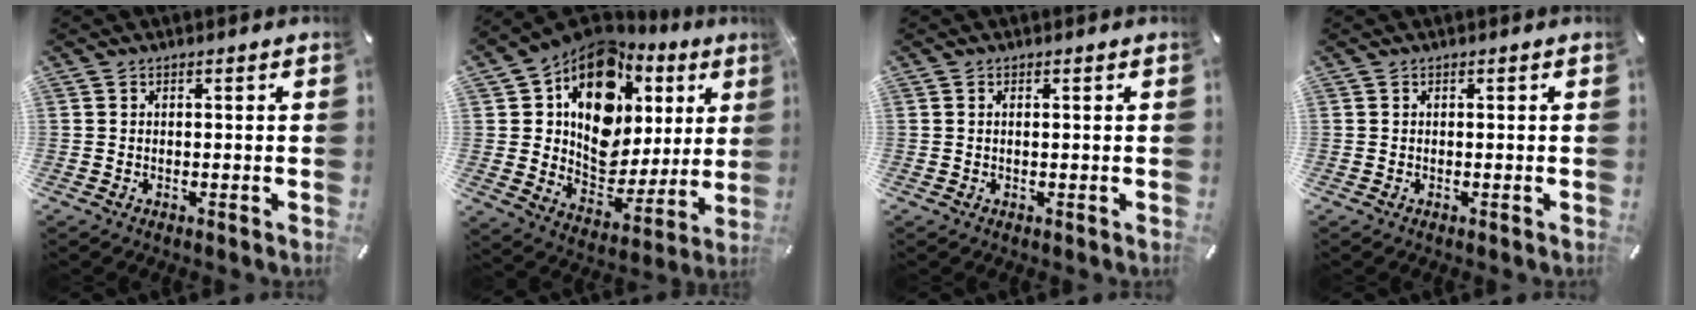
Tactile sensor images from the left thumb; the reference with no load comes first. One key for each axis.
{"total": 16.4, "fx": 8.0, "fy": 11.9, "fz": 7.9, "tx": -0.128, "ty": -0.063, "tz": 0.146}
{"total": 0.6, "fx": 0.1, "fy": 0.1, "fz": 0.6, "tx": -0.010, "ty": -0.001, "tz": 0.002}
{"total": 0.0}